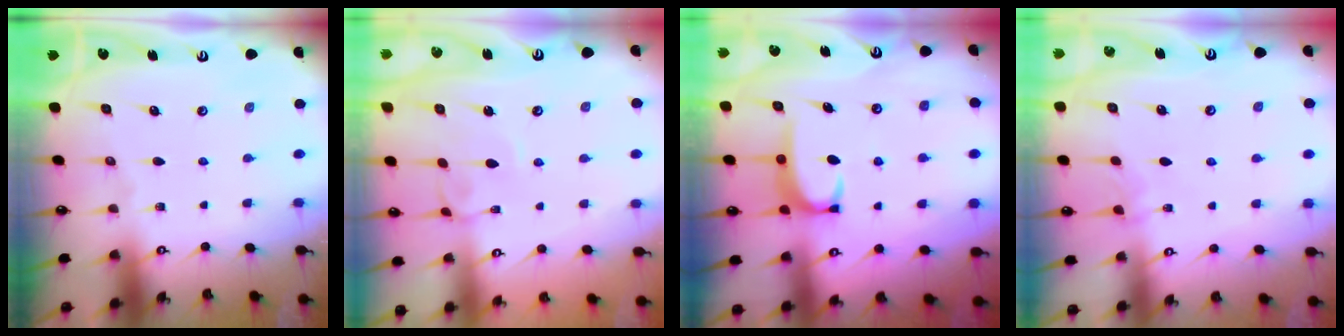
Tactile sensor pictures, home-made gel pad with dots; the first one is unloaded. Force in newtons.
{"total": 4.1, "press": 4.1, "slide": 0.1}
{"total": 3.4, "press": 3.4, "slide": 0.4}
{"total": 2.6, "press": 2.6, "slide": 0.3}